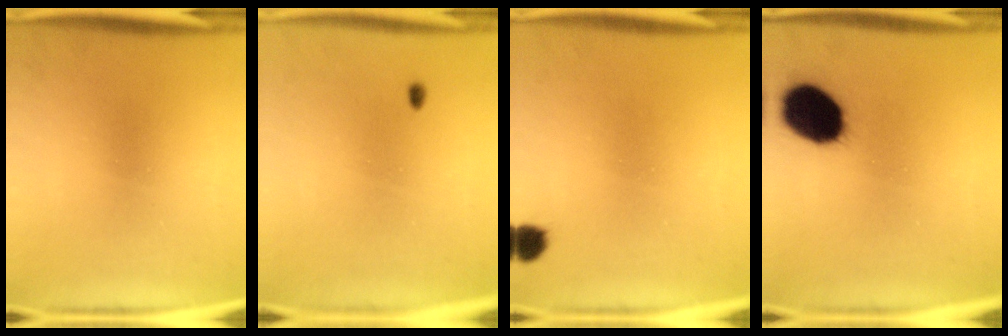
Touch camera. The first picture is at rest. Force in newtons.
{"total": 0.7}
{"total": 2.8}
{"total": 15.8}